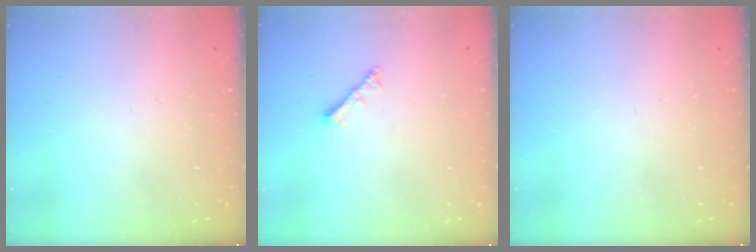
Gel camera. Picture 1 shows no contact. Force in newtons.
{"total": 2.8, "press": 2.8, "slide": 0.6}
{"total": 0.0}